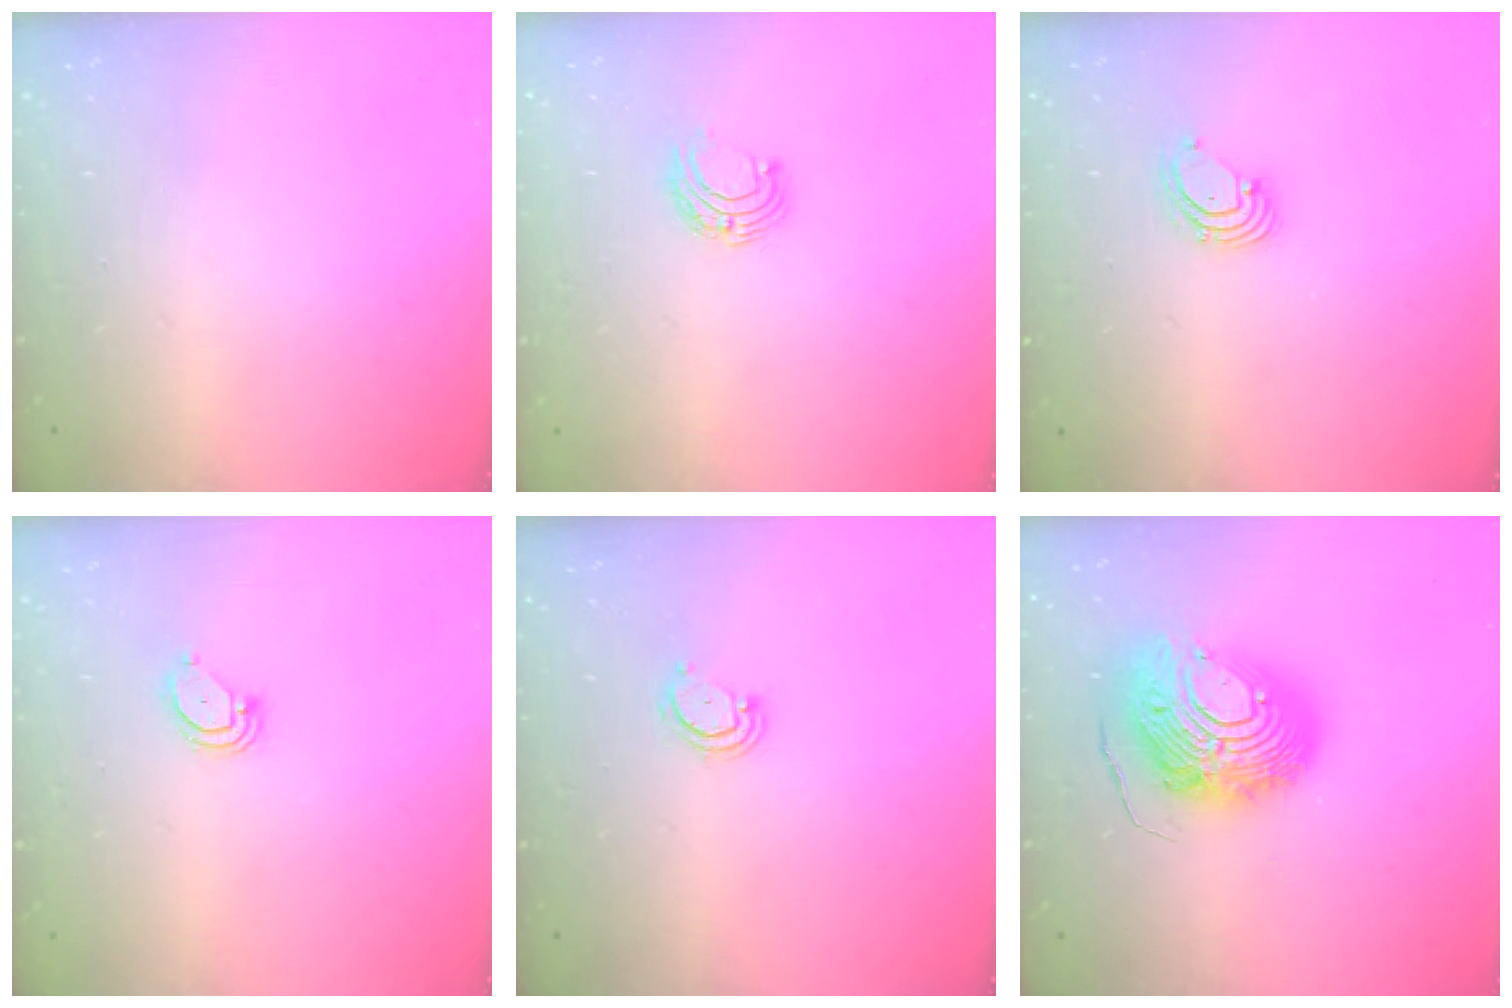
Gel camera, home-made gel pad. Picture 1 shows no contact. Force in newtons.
{"total": 5.2, "press": 5.2, "slide": 0.5}
{"total": 1.6, "press": 1.6, "slide": 0.1}
{"total": 2.9, "press": 2.9, "slide": 0.2}
{"total": 2.6, "press": 2.6, "slide": 0.3}
{"total": 16.1, "press": 16.0, "slide": 1.4}